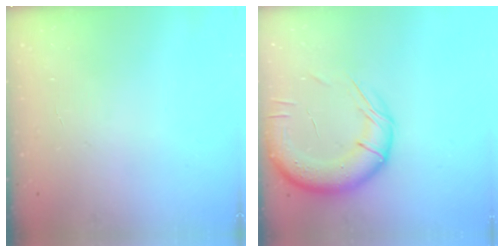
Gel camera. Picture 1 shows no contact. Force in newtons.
{"total": 15.7, "press": 15.3, "slide": 3.2}